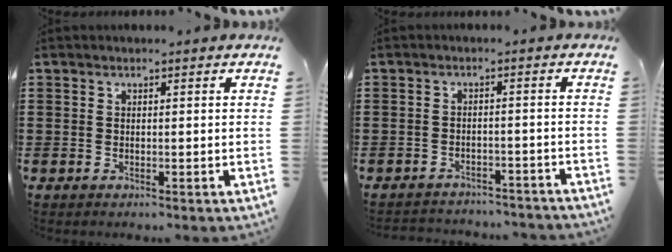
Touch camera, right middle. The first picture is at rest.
{"total": 2.6, "force": [-2.6, 0.2, 0.0], "torque": [-0.007, 0.002, -0.055]}